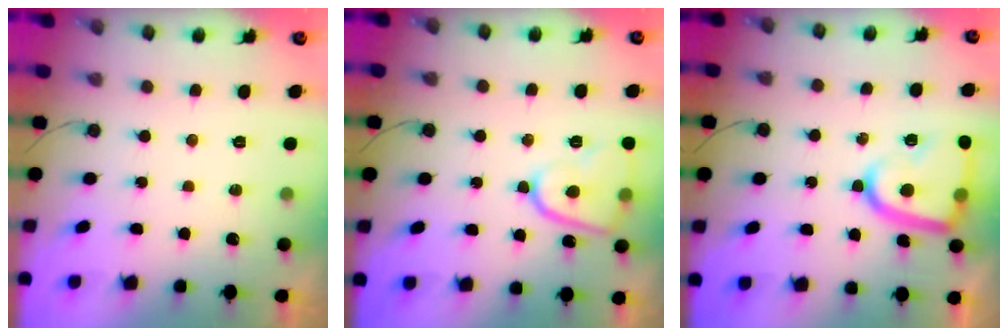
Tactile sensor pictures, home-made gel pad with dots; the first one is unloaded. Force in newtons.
{"total": 11.0, "press": 10.9, "slide": 1.5}
{"total": 15.1, "press": 15.0, "slide": 1.6}